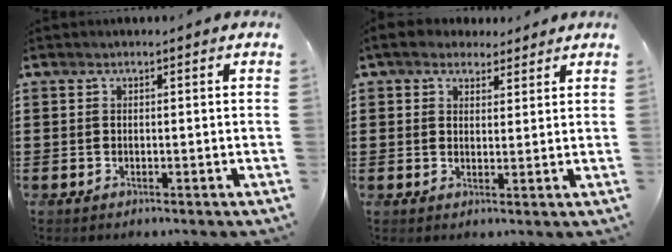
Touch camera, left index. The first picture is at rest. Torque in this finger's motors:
{"motor_torque": [2.14, 0.00, 0.51, 0.21]}